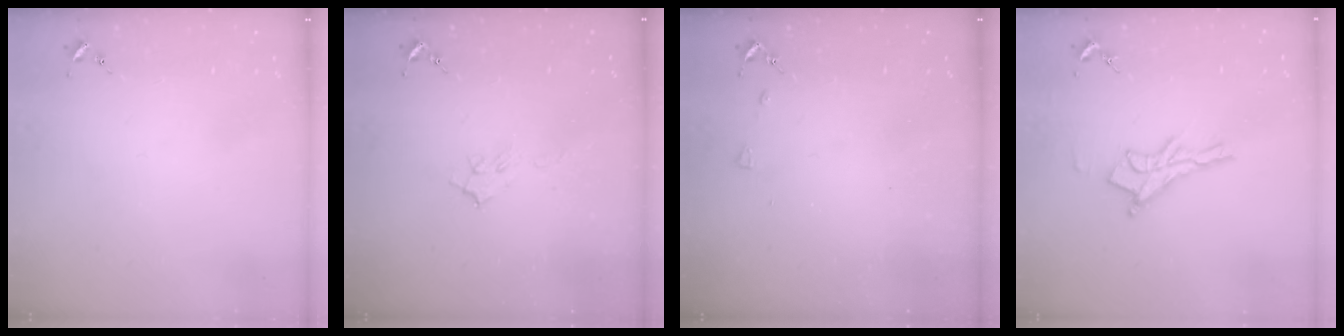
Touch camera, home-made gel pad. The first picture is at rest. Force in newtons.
{"total": 5.6, "press": 5.6, "slide": 0.8}
{"total": 3.6, "press": 3.5, "slide": 0.5}
{"total": 11.7, "press": 11.7, "slide": 0.8}